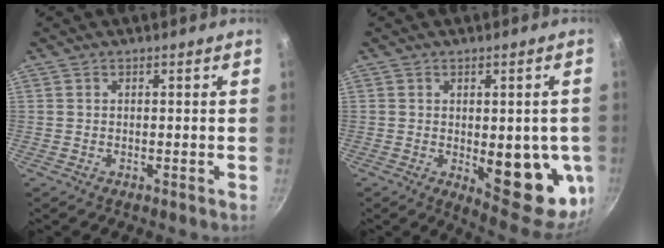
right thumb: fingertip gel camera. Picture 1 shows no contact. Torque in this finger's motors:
{"motor_torque": [1.95, 2.11, 1.58, -0.03, 0.10]}